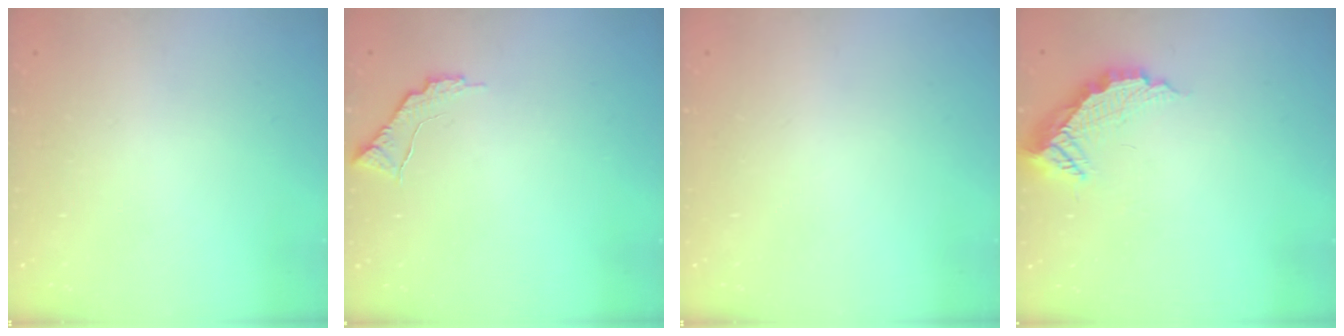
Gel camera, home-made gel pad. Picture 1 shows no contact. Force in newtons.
{"total": 8.3, "press": 8.3, "slide": 0.4}
{"total": 0.0}
{"total": 9.0, "press": 9.0, "slide": 0.7}